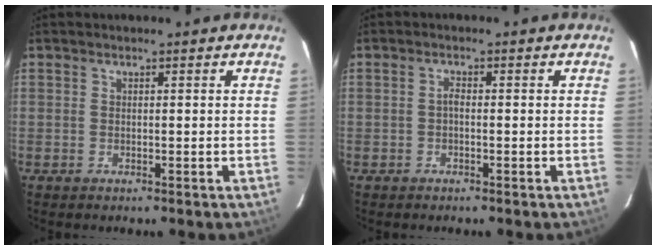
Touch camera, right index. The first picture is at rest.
{"total": 1.0, "force": [-0.4, 0.5, 0.8], "torque": [-0.016, 0.006, -0.008]}